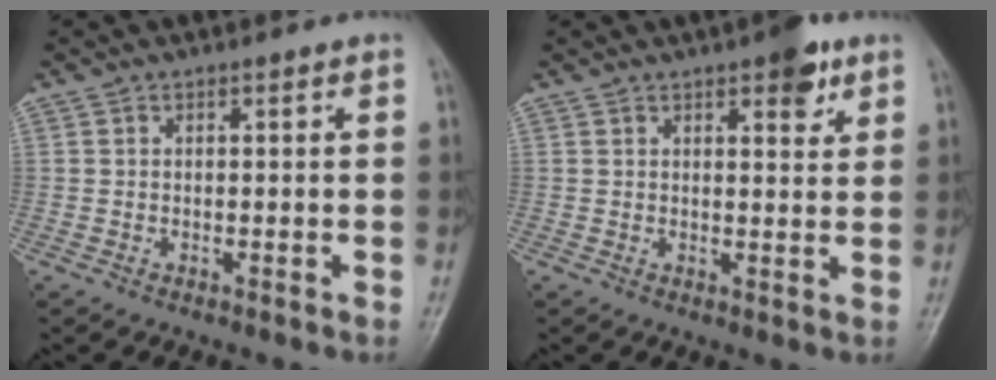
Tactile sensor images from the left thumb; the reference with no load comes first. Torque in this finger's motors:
{"motor_torque": [2.13, 0.85, 0.49, -0.44, 0.18]}